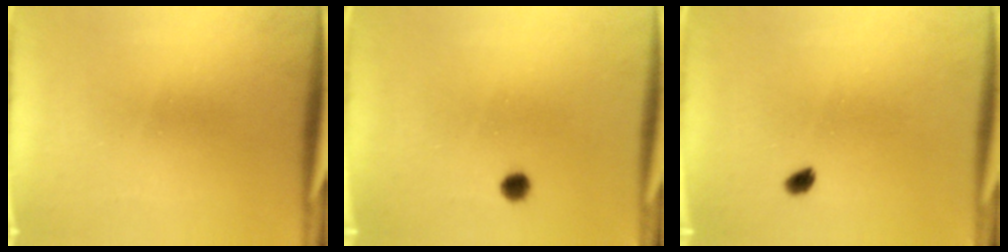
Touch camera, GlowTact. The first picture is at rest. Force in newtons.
{"total": 1.8}
{"total": 1.7}